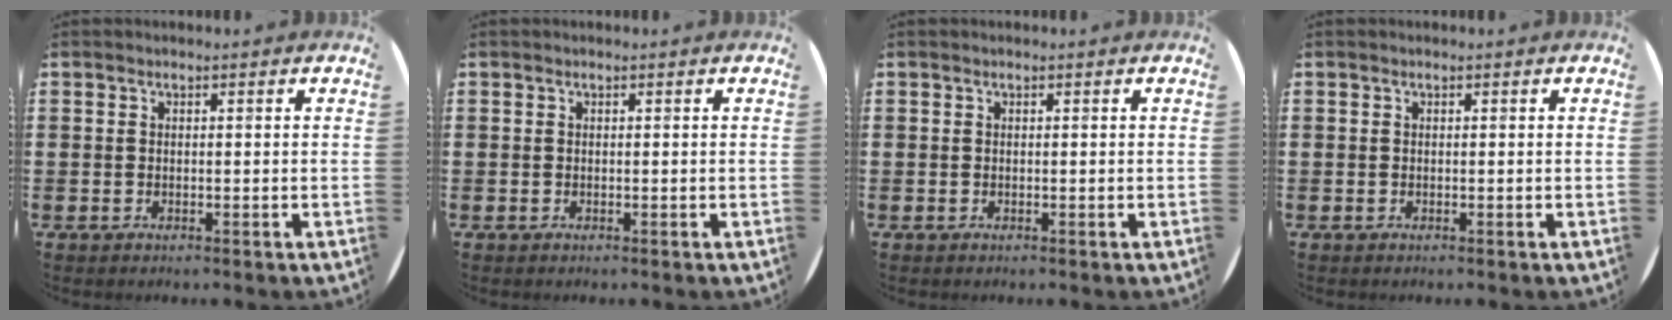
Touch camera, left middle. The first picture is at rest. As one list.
[{"total": 0.0}, {"total": 0.0}, {"total": 0.0}]